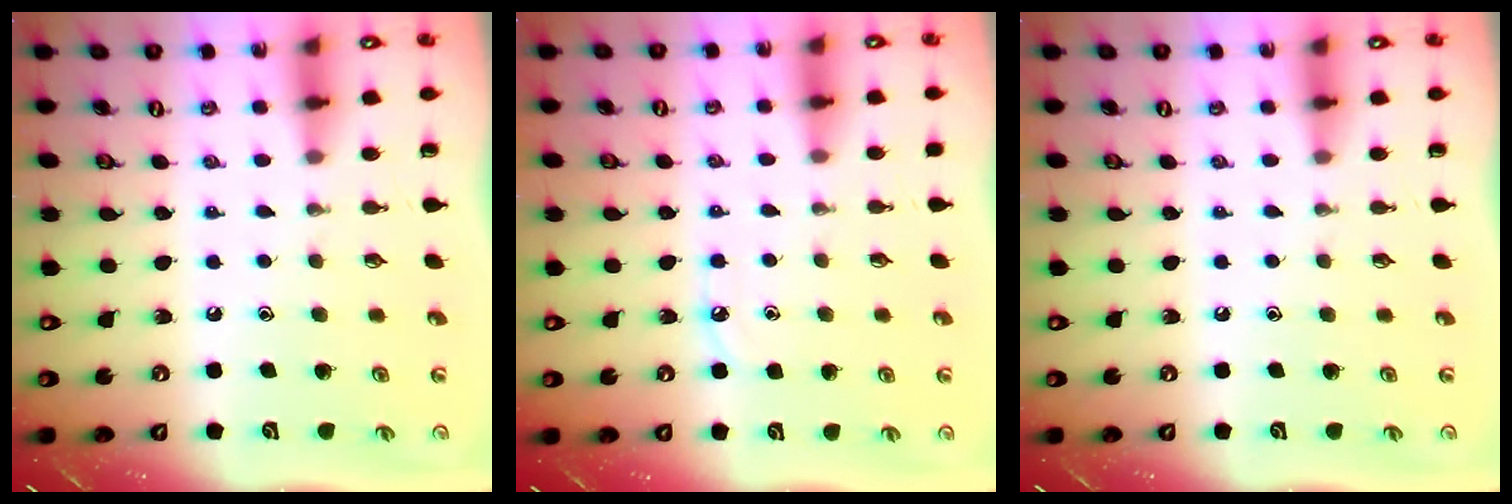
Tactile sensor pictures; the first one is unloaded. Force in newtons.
{"total": 4.6, "press": 4.6, "slide": 0.3}
{"total": 0.0}